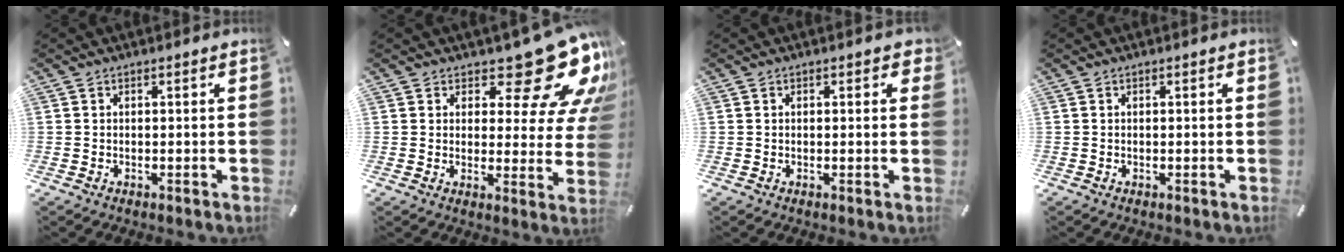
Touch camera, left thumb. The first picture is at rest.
{"total": 17.7, "force": [12.0, 6.8, 11.1], "torque": [-0.136, -0.093, 0.197]}
{"total": 1.1, "force": [0.4, 0.7, 0.7], "torque": [0.001, -0.001, 0.002]}
{"total": 0.0}